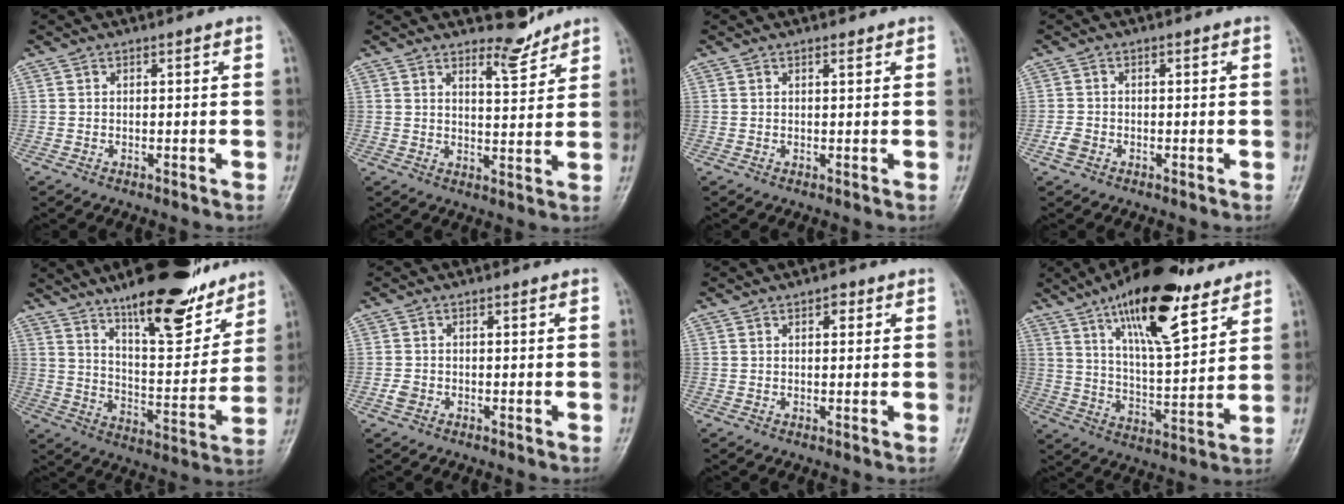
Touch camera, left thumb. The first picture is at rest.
{"total": 4.4, "force": [4.0, 1.1, 1.2], "torque": [-0.008, -0.041, 0.068]}
{"total": 0.8, "force": [0.6, 0.3, 0.5], "torque": [-0.009, -0.003, 0.009]}
{"total": 2.0, "force": [-0.9, 1.5, 1.0], "torque": [-0.020, 0.002, -0.022]}
{"total": 20.7, "force": [14.6, 6.3, 13.2], "torque": [-0.154, -0.081, 0.231]}
{"total": 1.6, "force": [-0.6, 1.3, 0.8], "torque": [-0.014, 0.002, -0.014]}
{"total": 2.1, "force": [1.0, 1.2, 1.4], "torque": [-0.011, -0.001, 0.012]}
{"total": 20.2, "force": [12.2, 6.8, 14.6], "torque": [-0.209, -0.055, 0.204]}